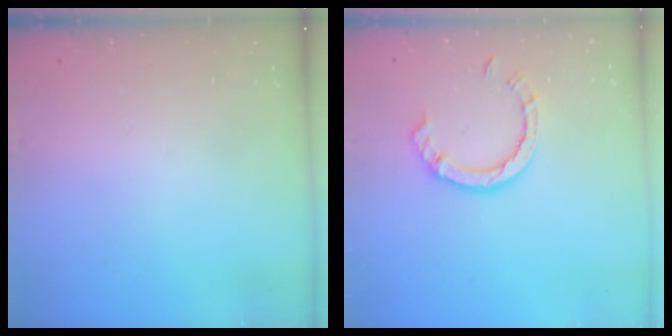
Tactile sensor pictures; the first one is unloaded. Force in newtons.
{"total": 6.9, "press": 6.8, "slide": 0.8}